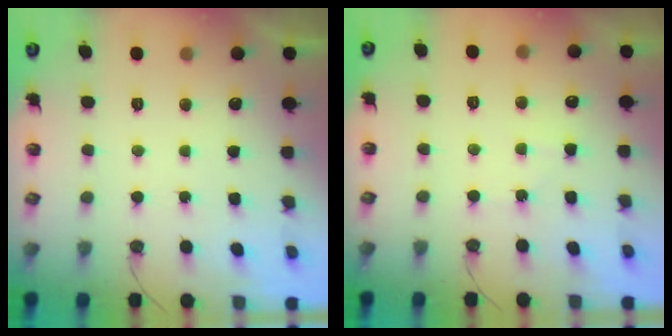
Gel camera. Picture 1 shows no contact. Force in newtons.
{"total": 3.7, "press": 3.7, "slide": 0.5}